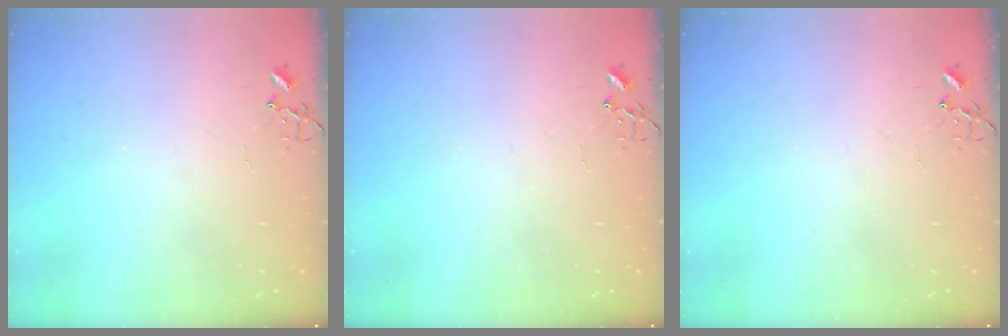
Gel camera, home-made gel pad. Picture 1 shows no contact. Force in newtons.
{"total": 0.0}
{"total": 0.0}